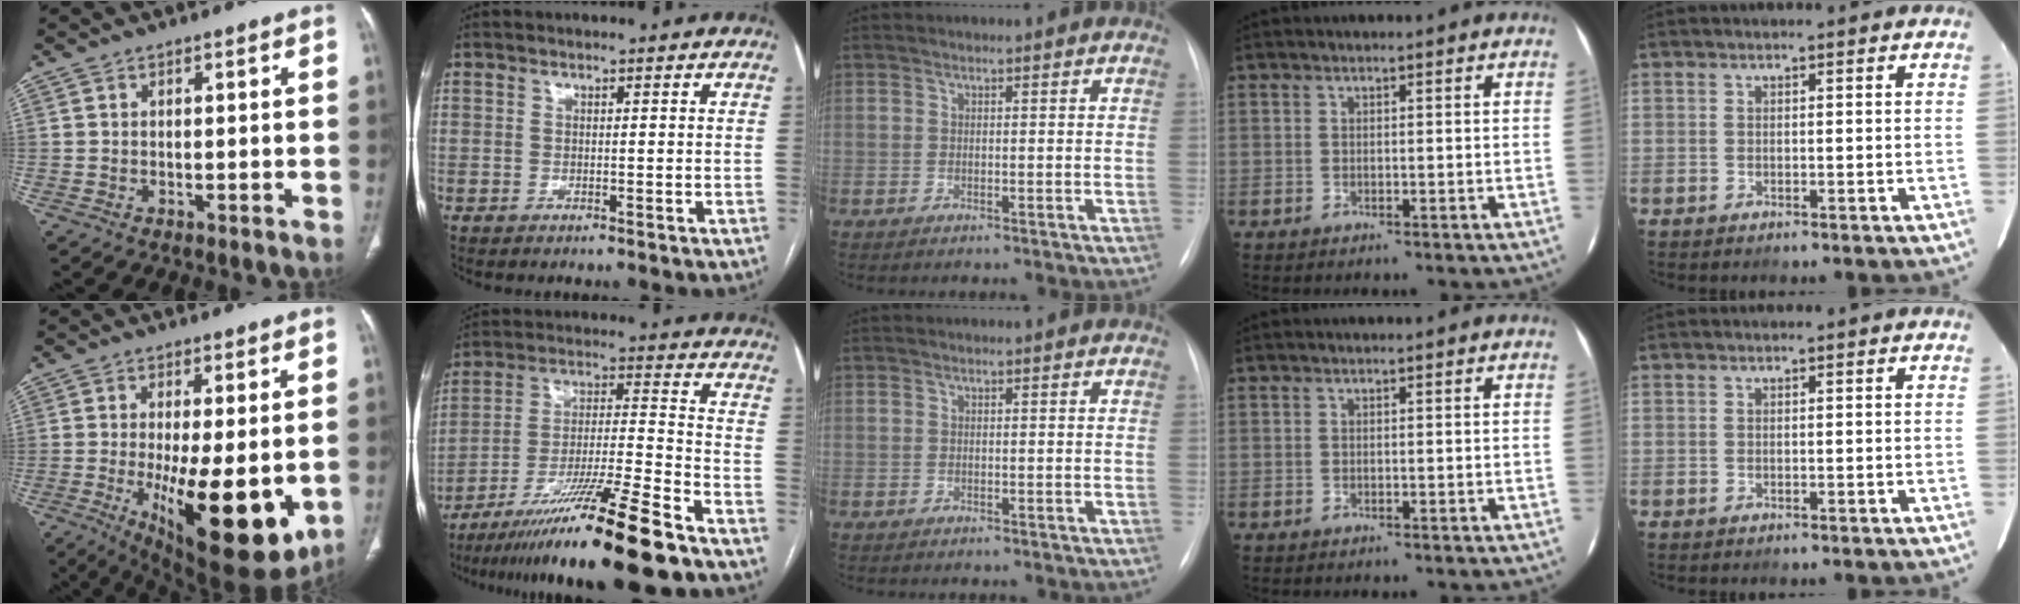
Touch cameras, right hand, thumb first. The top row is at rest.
{"thumb": {"total": 18.9, "force": [-3.9, 6.2, 17.5], "torque": [-0.253, -0.034, -0.038]}, "index": {"total": 19.7, "force": [-14.6, -1.0, 13.2], "torque": [-0.216, -0.030, -0.251]}}